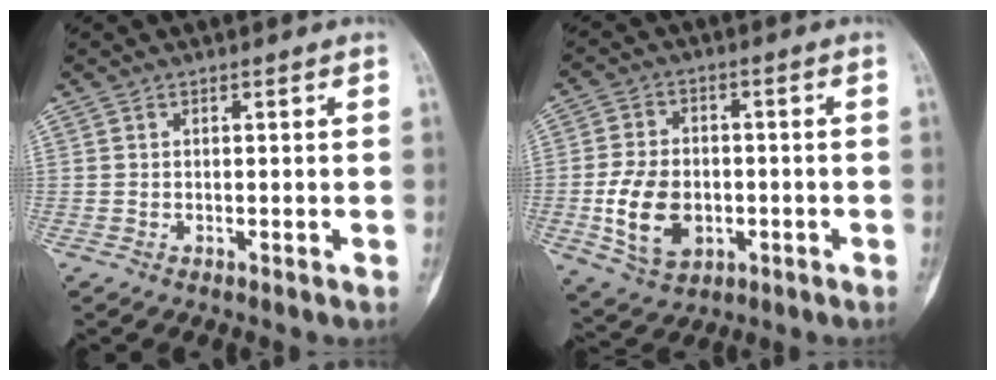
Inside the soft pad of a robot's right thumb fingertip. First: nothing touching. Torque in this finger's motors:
{"motor_torque": [1.06, 1.98, 0.67, 0.59, 0.35]}